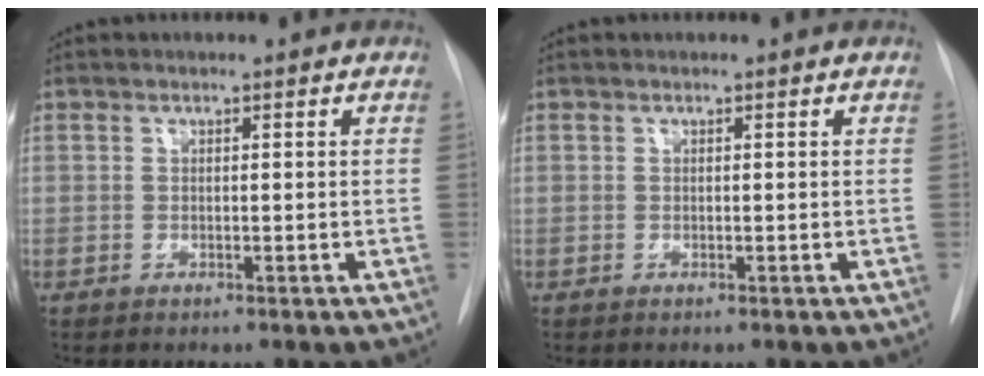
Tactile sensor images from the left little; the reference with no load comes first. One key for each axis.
{"total": 0.0}